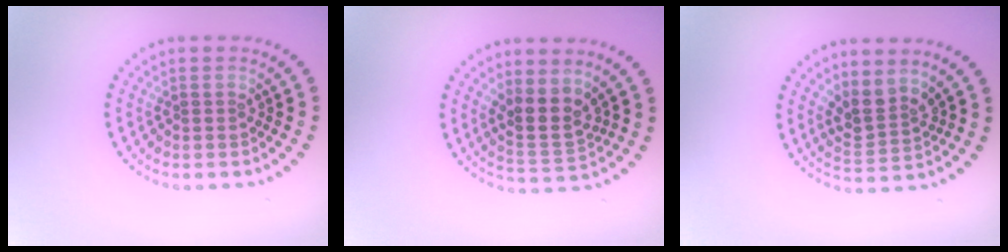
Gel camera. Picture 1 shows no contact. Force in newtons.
{"total": 3.0, "press": 2.3, "slide": 1.8}
{"total": 2.7, "press": 2.0, "slide": 1.8}